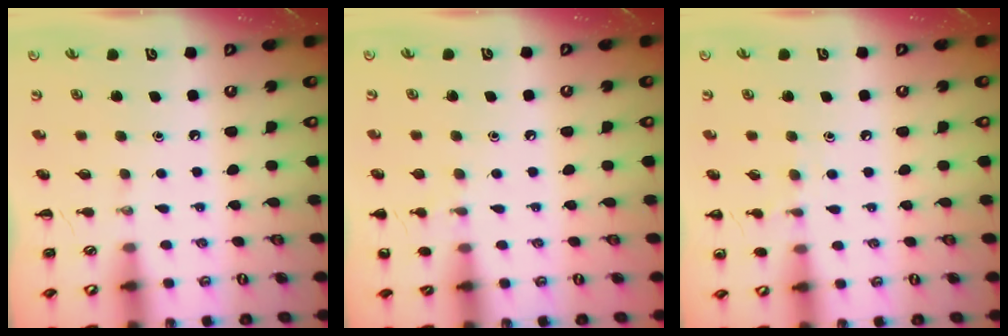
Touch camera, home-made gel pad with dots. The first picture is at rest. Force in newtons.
{"total": 6.1, "press": 5.9, "slide": 1.5}
{"total": 5.8, "press": 5.6, "slide": 1.7}